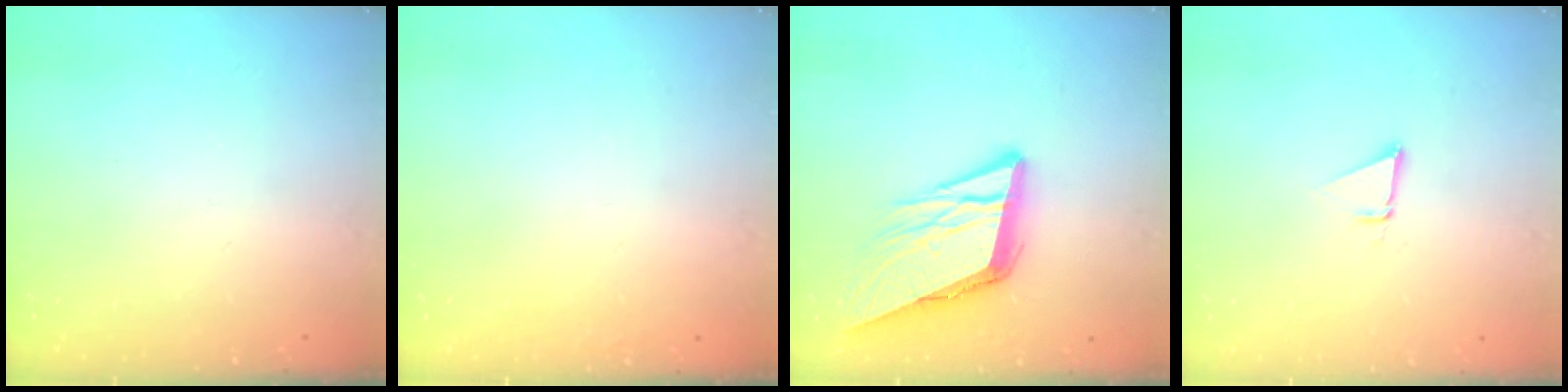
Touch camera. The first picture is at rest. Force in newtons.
{"total": 1.6, "press": 1.6, "slide": 0.1}
{"total": 13.7, "press": 13.4, "slide": 2.6}
{"total": 2.3, "press": 2.3, "slide": 0.1}